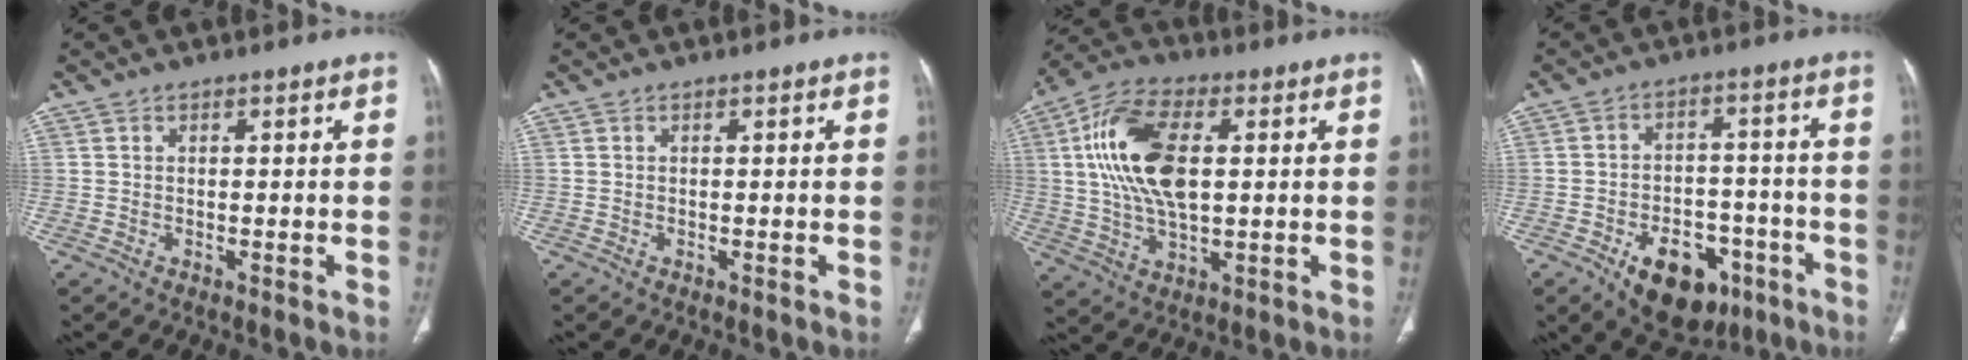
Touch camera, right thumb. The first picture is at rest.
{"total": 0.0}
{"total": 16.4, "force": [2.9, 8.3, 13.8], "torque": [-0.274, 0.009, 0.052]}
{"total": 13.8, "force": [-7.0, 8.6, 8.2], "torque": [-0.082, 0.036, -0.093]}